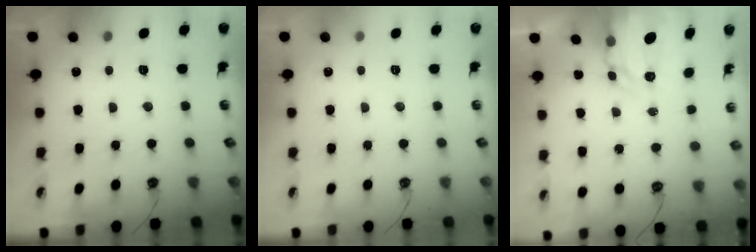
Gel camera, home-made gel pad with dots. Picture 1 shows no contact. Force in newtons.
{"total": 0.0}
{"total": 3.9, "press": 3.9, "slide": 0.1}